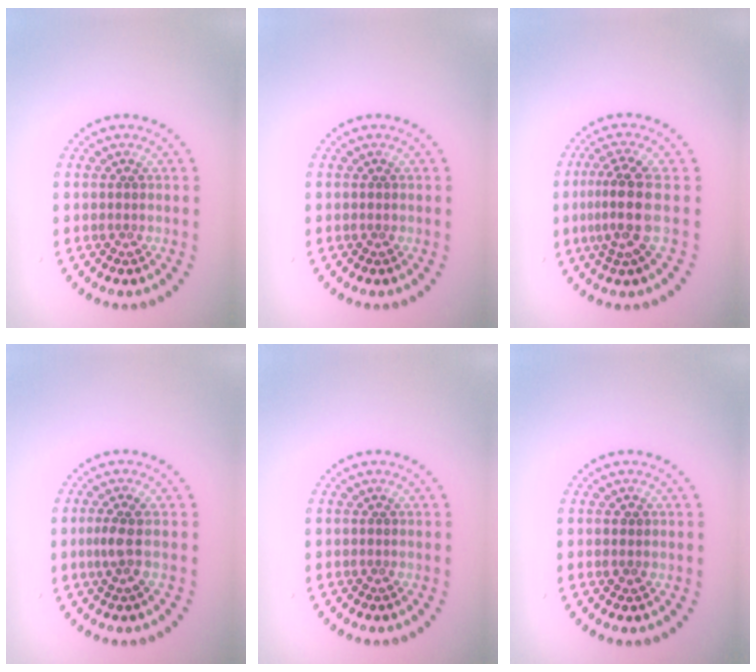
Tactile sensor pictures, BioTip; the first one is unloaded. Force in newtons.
{"total": 0.0}
{"total": 4.0, "press": 3.3, "slide": 2.2}
{"total": 1.8, "press": 1.4, "slide": 1.2}
{"total": 0.0}
{"total": 0.8, "press": 0.8, "slide": 0.0}